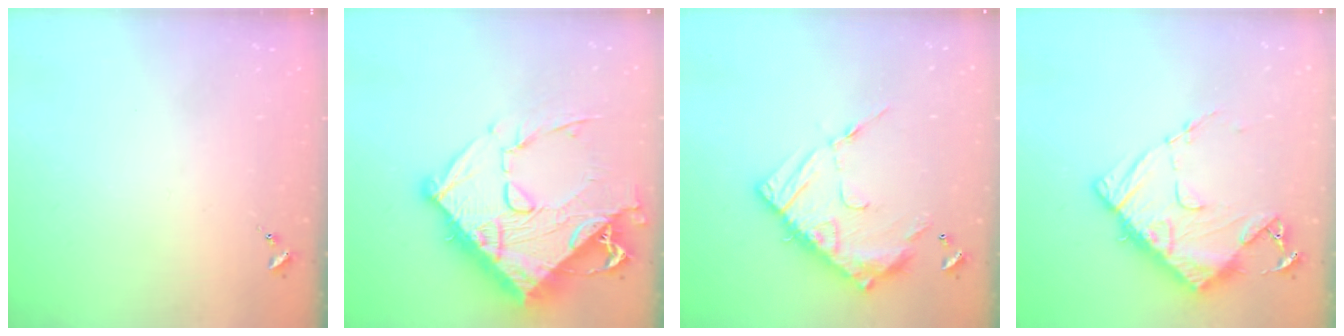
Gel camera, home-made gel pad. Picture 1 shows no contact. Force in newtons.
{"total": 25.7, "press": 25.6, "slide": 2.6}
{"total": 16.6, "press": 16.6, "slide": 1.5}
{"total": 13.3, "press": 13.2, "slide": 1.3}